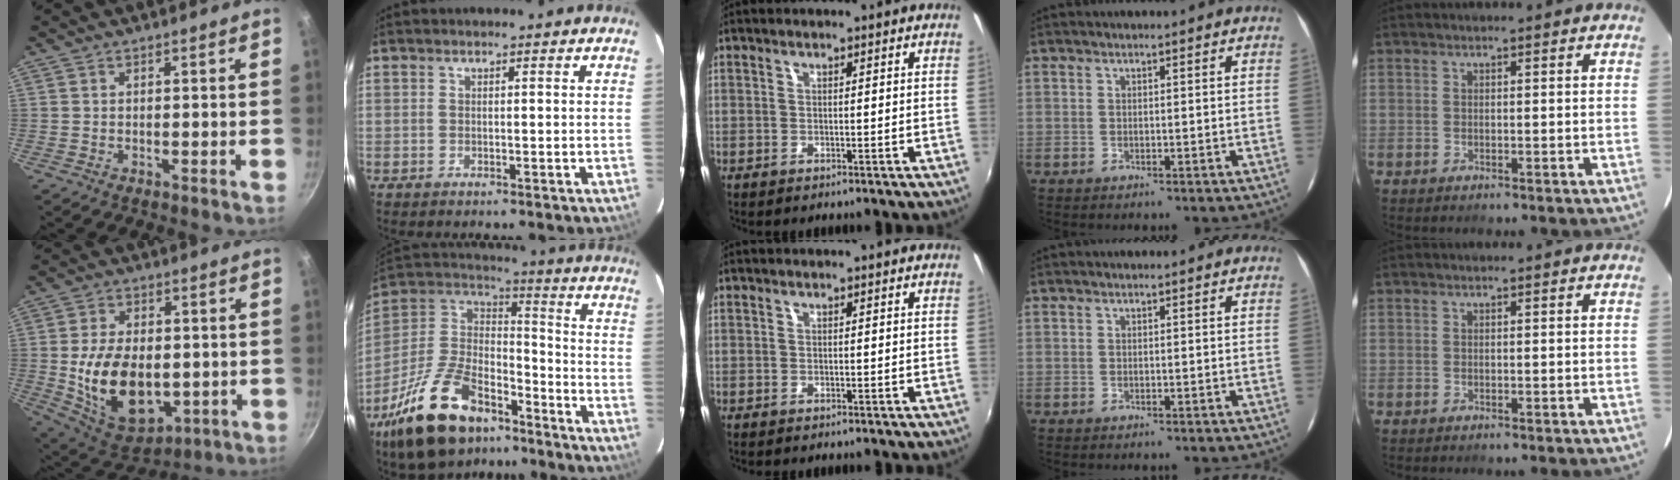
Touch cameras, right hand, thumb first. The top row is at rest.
{"thumb": {"total": 18.0, "force": [-1.9, 11.5, 13.7], "torque": [-0.215, -0.007, -0.013]}, "index": {"total": 24.8, "force": [-16.1, 12.5, 14.2], "torque": [-0.298, 0.003, -0.268]}}